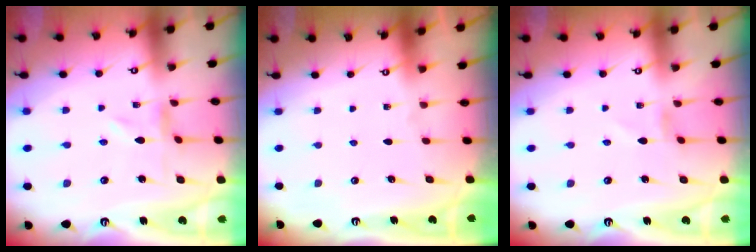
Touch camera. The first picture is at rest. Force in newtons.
{"total": 0.0}
{"total": 0.0}